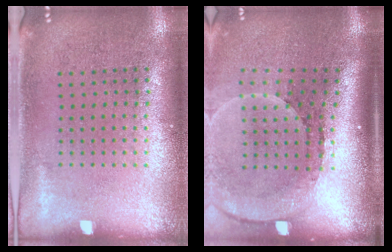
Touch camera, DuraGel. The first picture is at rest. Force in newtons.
{"total": 2.7, "press": 1.8, "slide": 1.9}